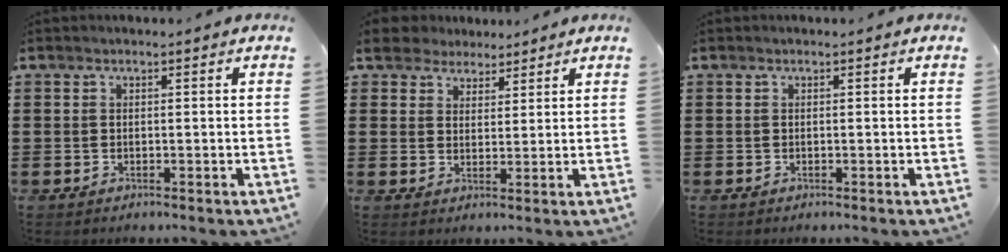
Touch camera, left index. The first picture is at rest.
{"total": 4.1, "force": [3.5, 2.2, 0.1], "torque": [-0.023, 0.006, 0.066]}
{"total": 0.0}